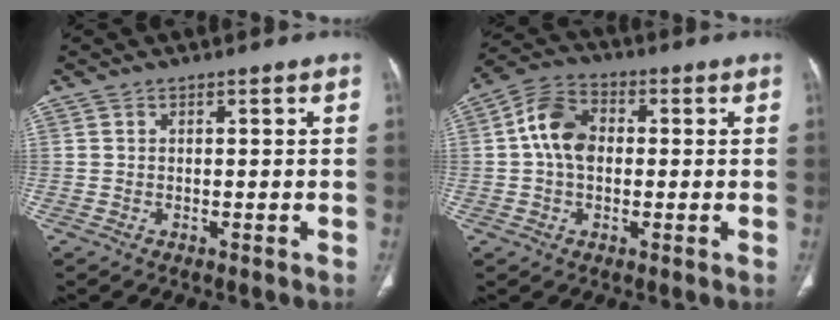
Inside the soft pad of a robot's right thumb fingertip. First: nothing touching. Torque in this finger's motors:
{"motor_torque": [1.68, 1.33, 0.82, -0.67, 0.11]}